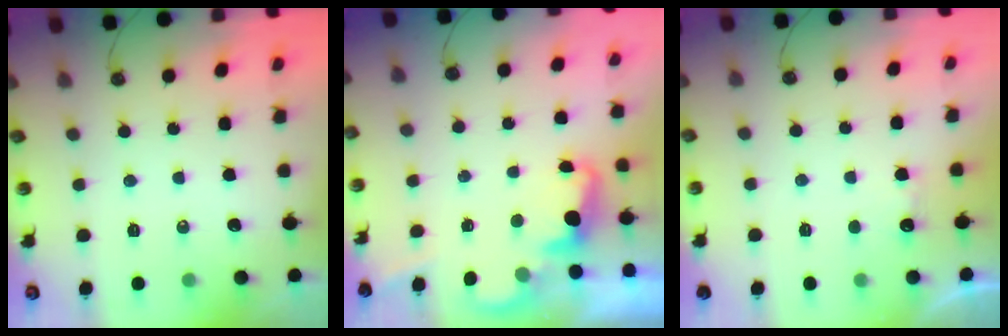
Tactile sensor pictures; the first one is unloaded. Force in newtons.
{"total": 2.3, "press": 2.2, "slide": 0.5}
{"total": 5.5, "press": 5.4, "slide": 1.0}